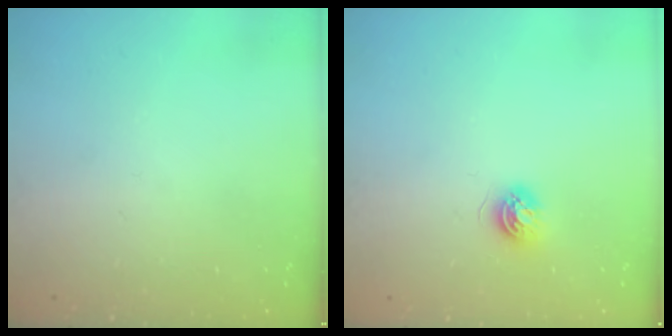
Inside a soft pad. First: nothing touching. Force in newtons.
{"total": 4.5, "press": 4.5, "slide": 0.6}